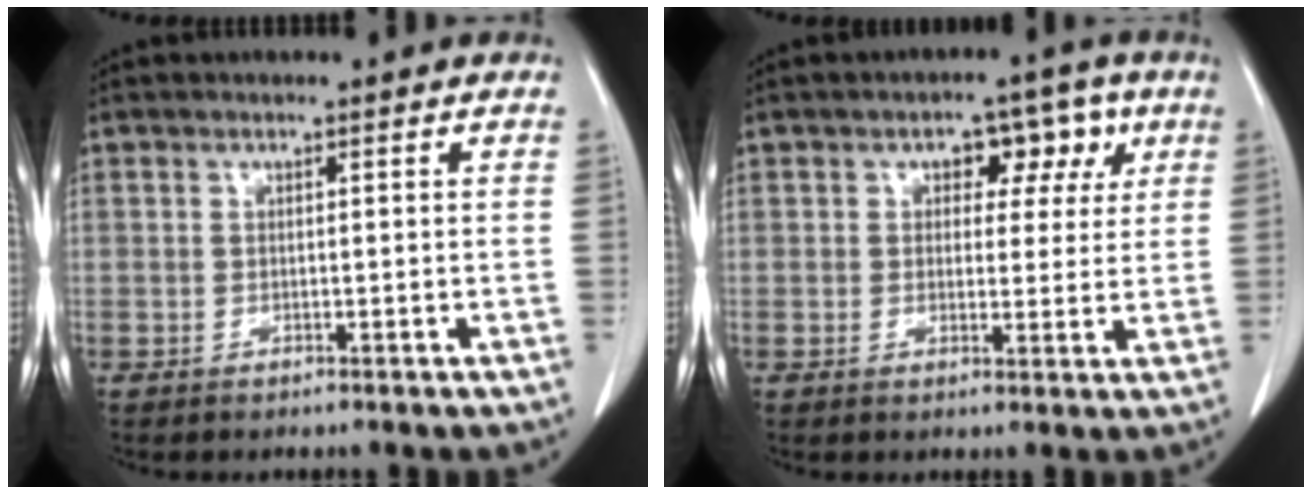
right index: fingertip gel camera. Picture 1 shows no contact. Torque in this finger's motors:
{"motor_torque": [0.11, 0.06, 0.07, 0.03]}